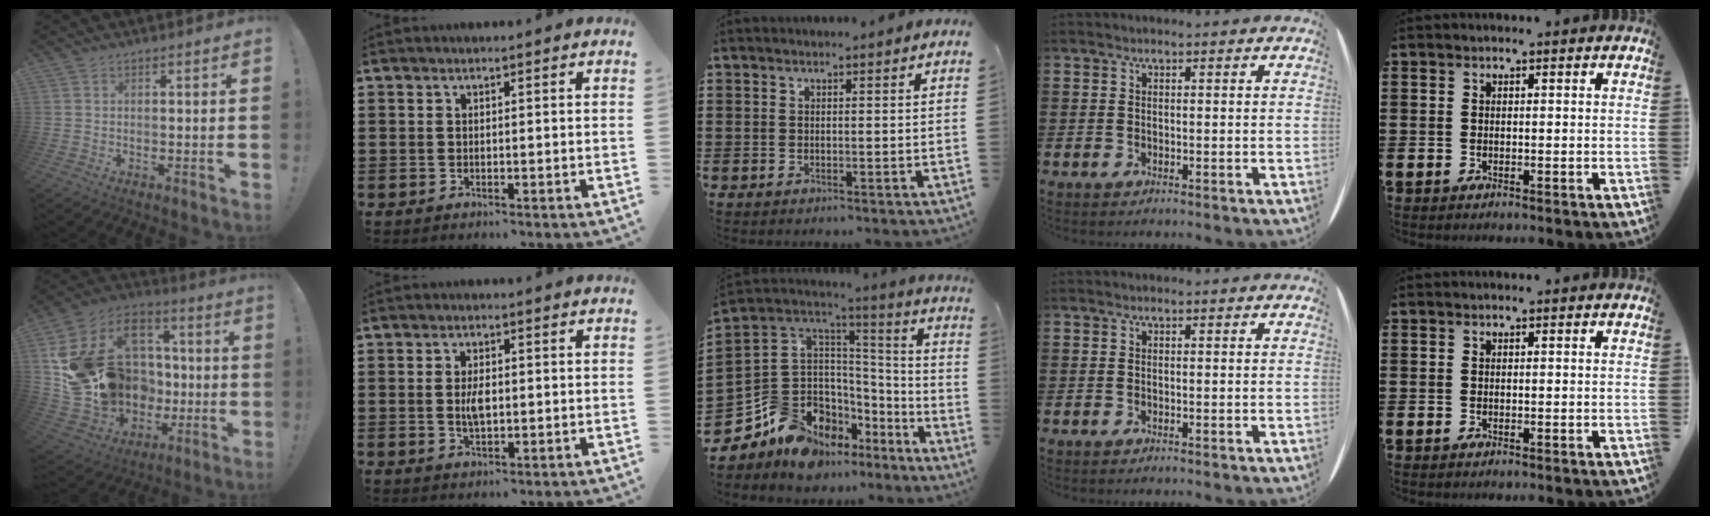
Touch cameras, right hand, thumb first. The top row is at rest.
{"thumb": {"total": 25.3, "force": [1.0, 21.3, 13.7], "torque": [-0.244, 0.005, 0.087]}, "index": {"total": 3.6, "force": [0.0, 1.6, 3.2], "torque": [-0.062, 0.004, -0.001]}, "middle": {"total": 10.6, "force": [-7.7, 6.7, 2.7], "torque": [-0.096, -0.004, -0.150]}}